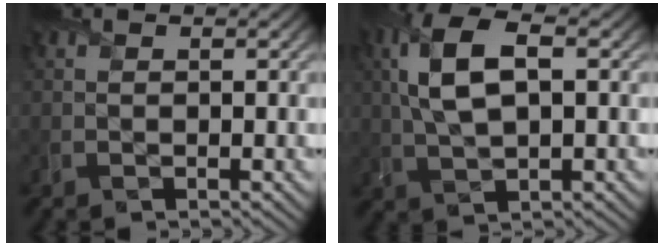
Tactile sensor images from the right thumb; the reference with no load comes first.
{"total": 9.9, "force": [1.9, 4.5, 8.6], "torque": [-0.205, 0.013, 0.030]}